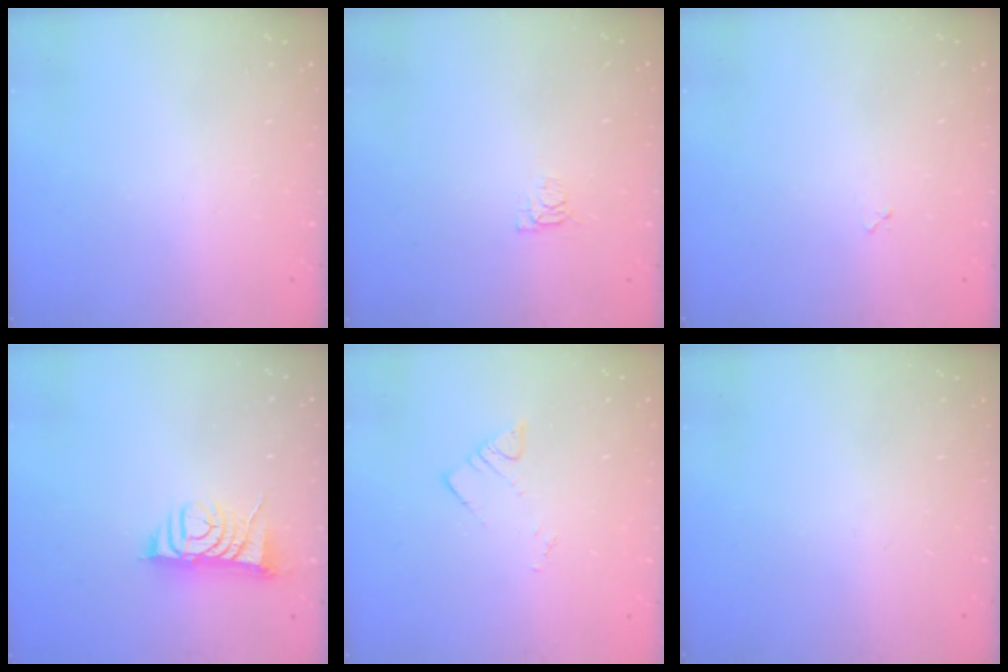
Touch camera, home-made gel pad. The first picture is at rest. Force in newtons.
{"total": 4.9, "press": 4.8, "slide": 0.6}
{"total": 3.4, "press": 3.4, "slide": 0.4}
{"total": 8.2, "press": 8.1, "slide": 1.2}
{"total": 3.6, "press": 3.6, "slide": 0.1}
{"total": 0.0}